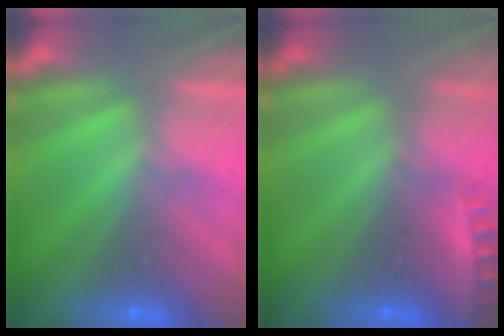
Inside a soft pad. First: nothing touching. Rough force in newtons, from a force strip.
{"total": 2.3}